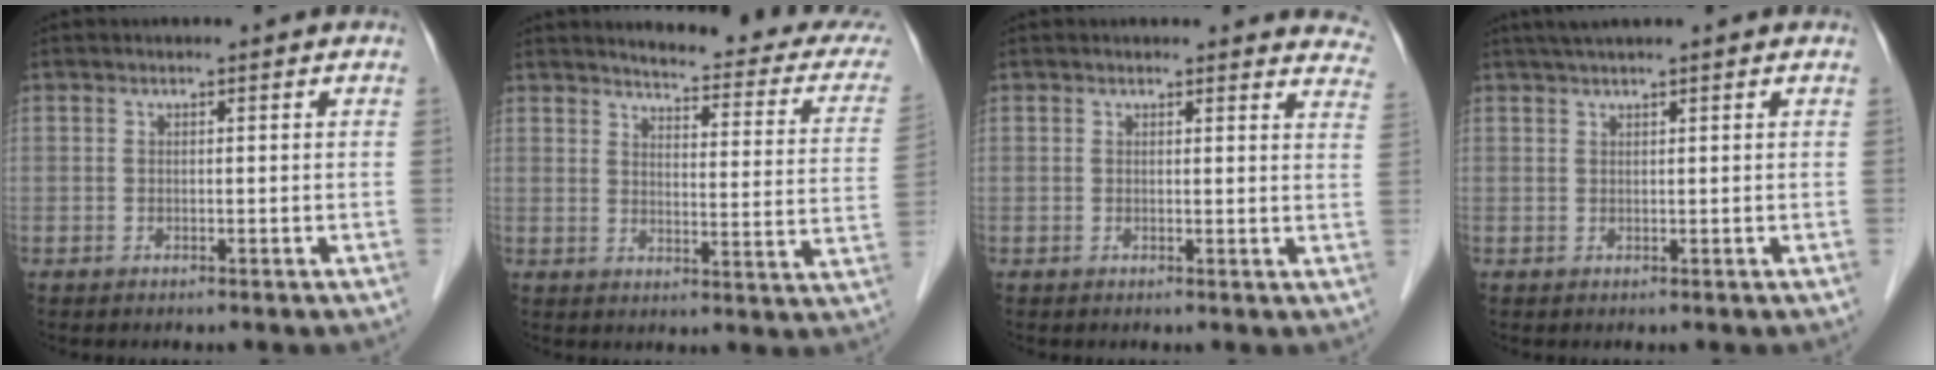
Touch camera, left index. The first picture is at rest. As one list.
[{"total": 17.2, "force": [16.0, 2.2, 5.8], "torque": [-0.056, -0.069, 0.161]}, {"total": 8.9, "force": [8.6, 1.9, 1.0], "torque": [0.032, -0.031, 0.050]}, {"total": 3.3, "force": [2.7, -0.5, 1.8], "torque": [-0.024, 0.027, 0.048]}]